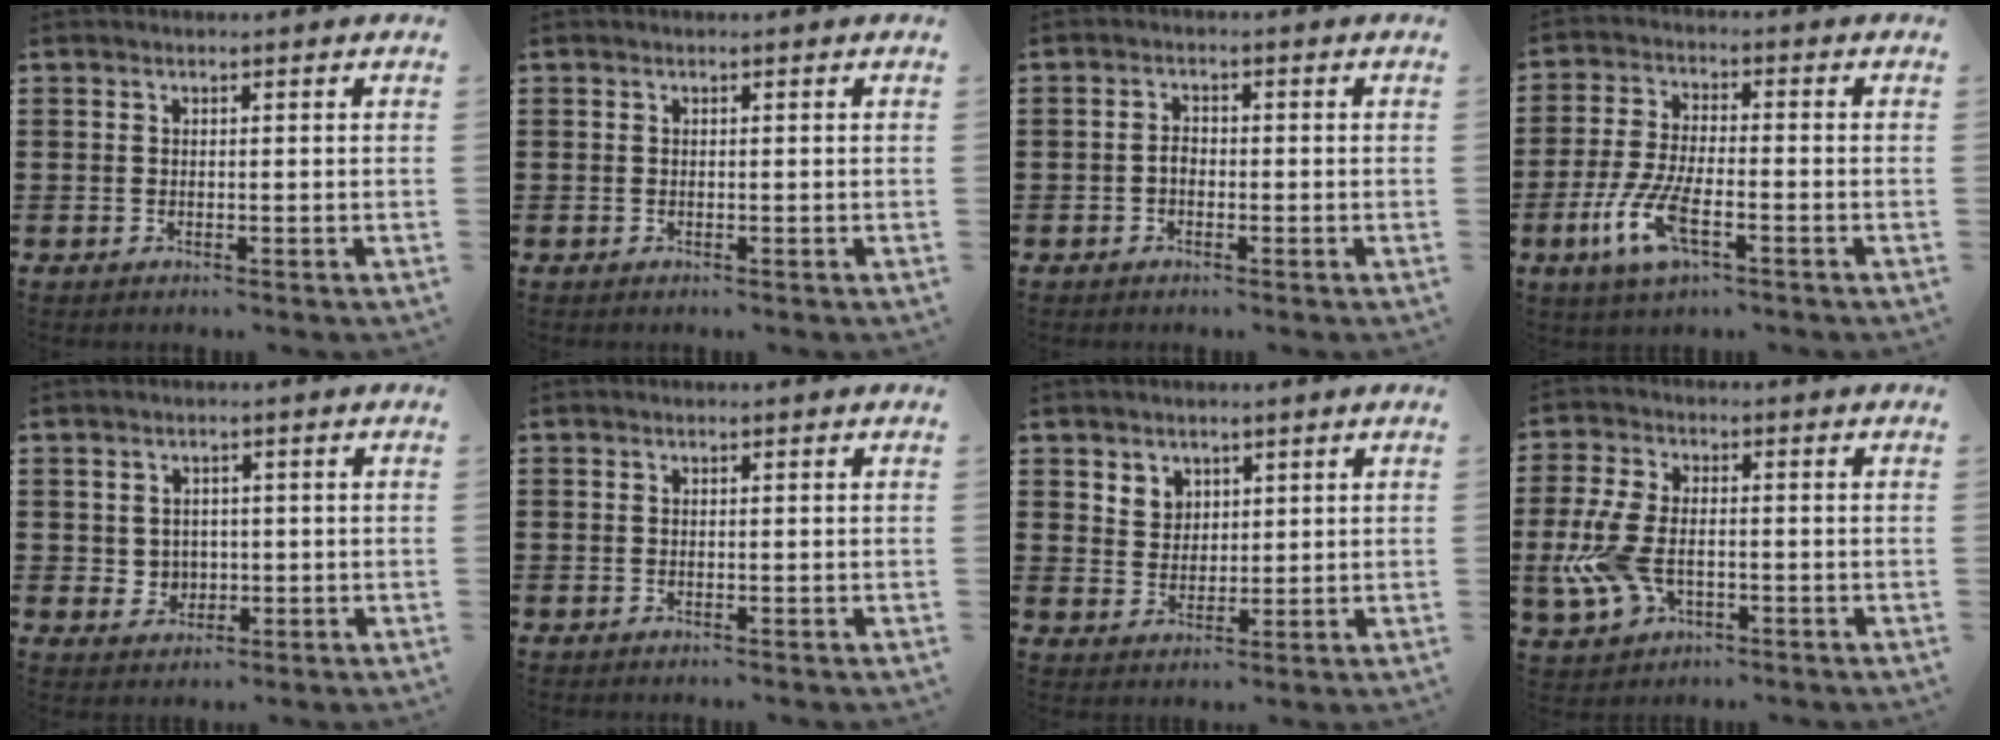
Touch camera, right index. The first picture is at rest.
{"total": 0.0}
{"total": 1.8, "force": [-0.6, 1.1, 1.2], "torque": [-0.026, 0.003, -0.012]}
{"total": 8.6, "force": [-3.6, 2.7, 7.3], "torque": [-0.171, -0.016, -0.069]}
{"total": 2.5, "force": [0.5, 2.4, 0.5], "torque": [-0.022, 0.009, 0.006]}
{"total": 0.0}
{"total": 3.7, "force": [2.3, 2.8, 0.4], "torque": [-0.021, 0.008, 0.044]}
{"total": 8.2, "force": [-1.6, 4.8, 6.4], "torque": [-0.167, -0.005, -0.037]}